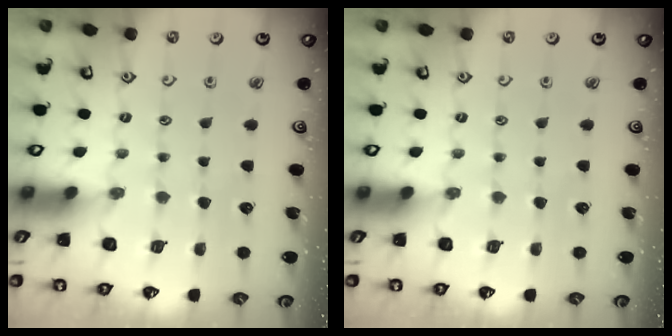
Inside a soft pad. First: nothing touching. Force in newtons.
{"total": 0.0}